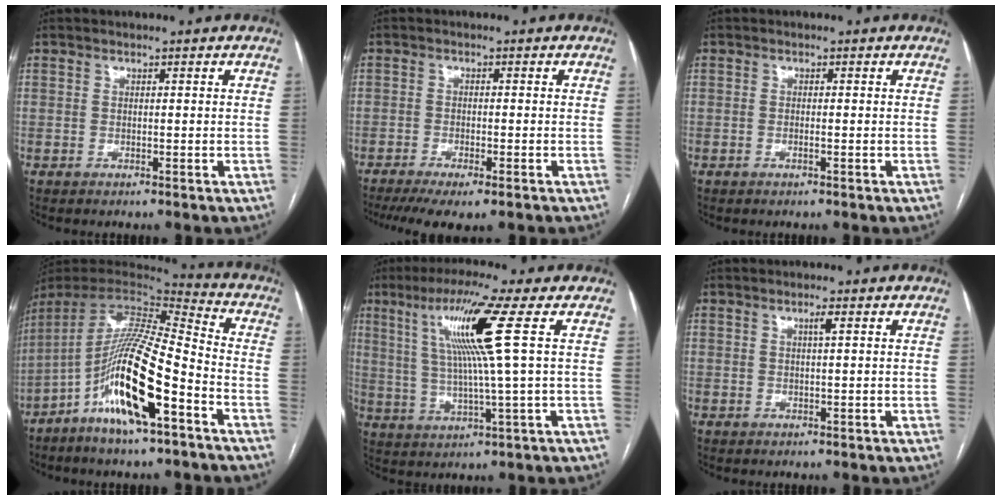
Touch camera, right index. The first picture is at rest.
{"total": 9.2, "force": [-6.9, 1.8, 5.8], "torque": [-0.085, -0.014, -0.105]}
{"total": 0.6, "force": [-0.3, 0.0, 0.5], "torque": [-0.009, 0.001, -0.005]}
{"total": 17.9, "force": [-7.8, 2.2, 15.9], "torque": [-0.320, -0.011, -0.141]}
{"total": 12.0, "force": [3.9, -1.9, 11.2], "torque": [-0.205, 0.011, 0.074]}
{"total": 1.2, "force": [0.4, -0.1, 1.1], "torque": [-0.019, 0.002, 0.006]}